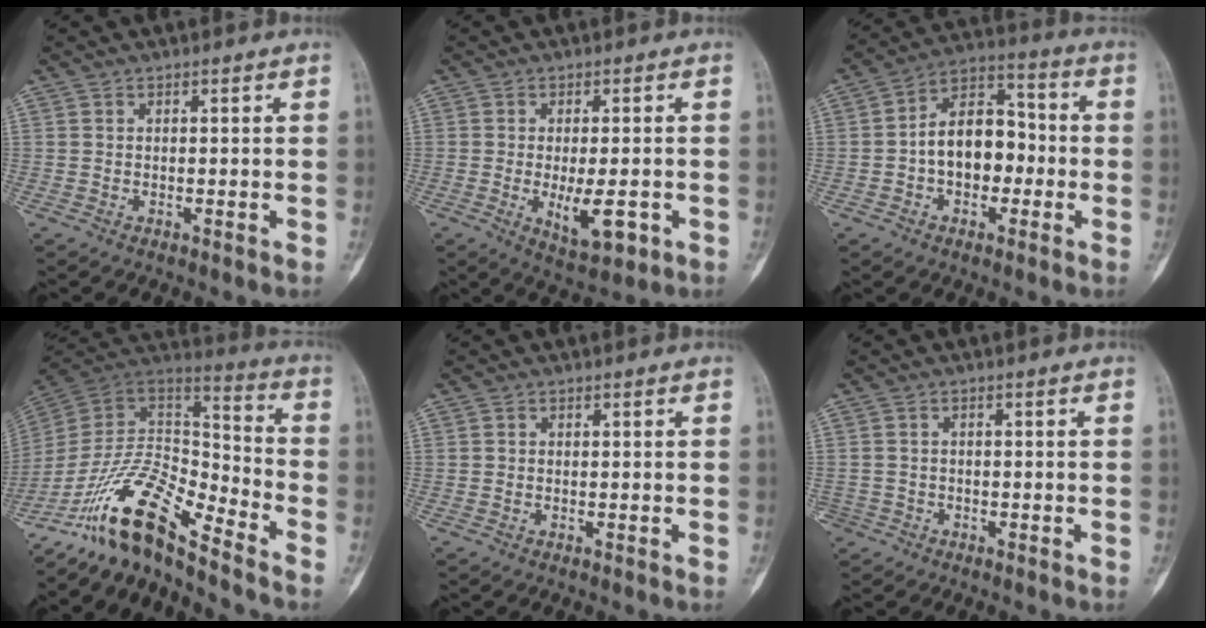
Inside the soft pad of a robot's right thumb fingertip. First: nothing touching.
{"total": 8.2, "force": [-2.1, 3.4, 7.1], "torque": [-0.110, -0.010, -0.023]}
{"total": 12.1, "force": [-1.7, 8.2, 8.8], "torque": [-0.108, 0.045, -0.041]}
{"total": 16.8, "force": [-12.8, 4.4, 10.0], "torque": [-0.169, 0.098, -0.239]}
{"total": 0.5, "force": [-0.1, 0.5, 0.1], "torque": [-0.002, 0.003, -0.002]}
{"total": 2.6, "force": [-1.6, 2.1, -0.2], "torque": [0.013, 0.013, -0.031]}